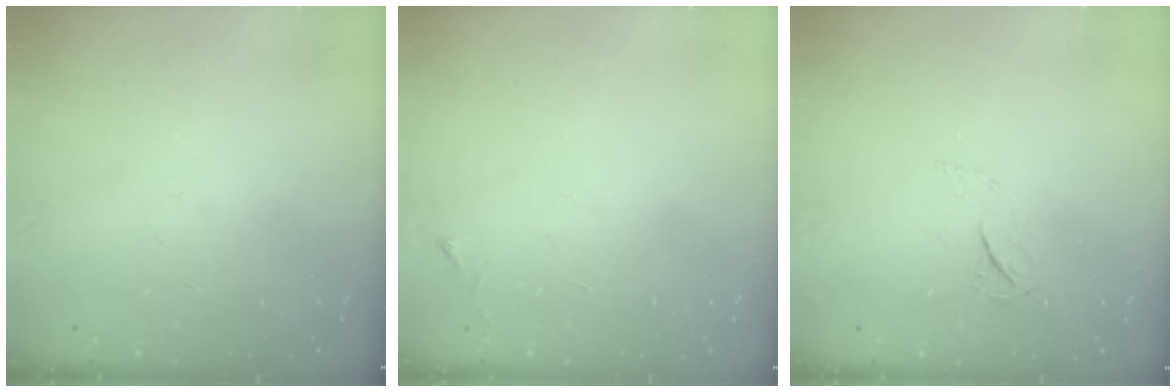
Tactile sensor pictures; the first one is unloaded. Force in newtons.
{"total": 2.3, "press": 2.3, "slide": 0.4}
{"total": 3.8, "press": 3.8, "slide": 0.5}